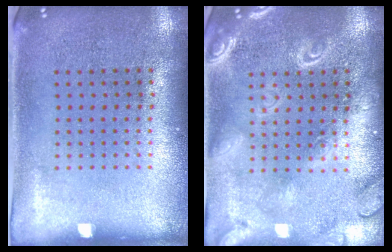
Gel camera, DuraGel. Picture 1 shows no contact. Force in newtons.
{"total": 2.5, "press": 2.5, "slide": 0.2}